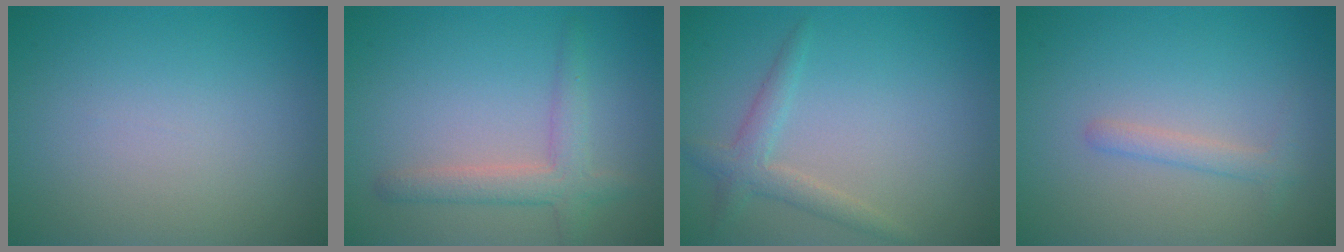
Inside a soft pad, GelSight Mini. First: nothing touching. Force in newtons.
{"total": 3.0, "press": 3.0, "slide": 0.2}
{"total": 2.1, "press": 2.1, "slide": 0.0}
{"total": 1.4, "press": 1.4, "slide": 0.0}